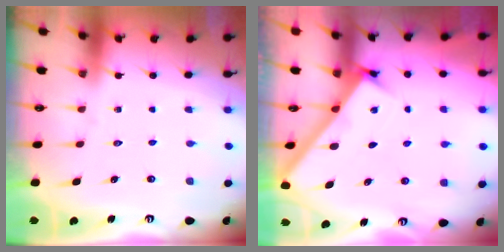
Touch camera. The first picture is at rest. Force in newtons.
{"total": 3.0, "press": 3.0, "slide": 0.2}